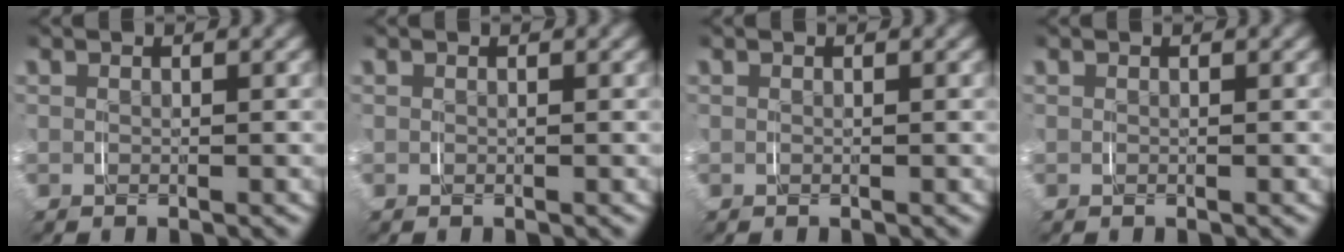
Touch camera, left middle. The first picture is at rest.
{"total": 0.0}
{"total": 0.0}
{"total": 0.0}